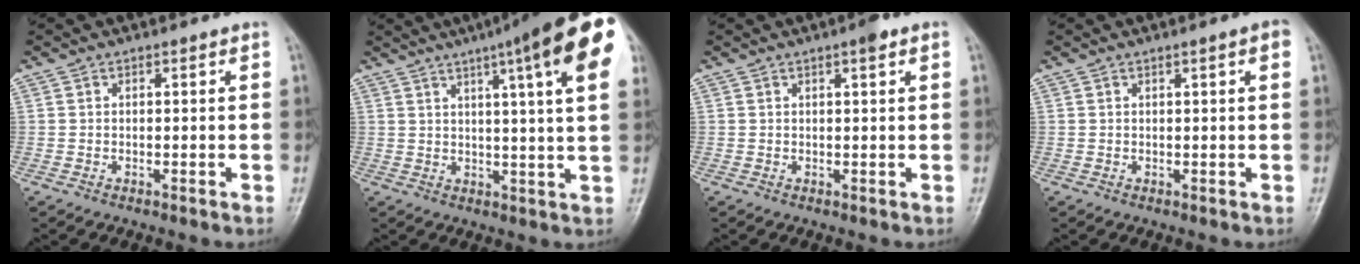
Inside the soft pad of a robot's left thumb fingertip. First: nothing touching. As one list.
[{"total": 19.5, "force": [9.4, 2.5, 16.9], "torque": [-0.230, -0.006, 0.110]}, {"total": 2.2, "force": [1.2, 0.4, 1.8], "torque": [-0.025, 0.000, 0.013]}, {"total": 2.0, "force": [0.8, 0.2, 1.8], "torque": [-0.026, 0.002, 0.010]}]